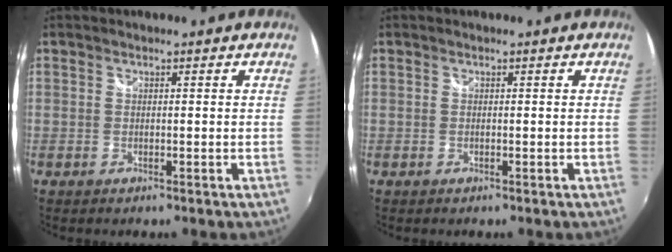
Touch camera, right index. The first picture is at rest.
{"total": 0.0}